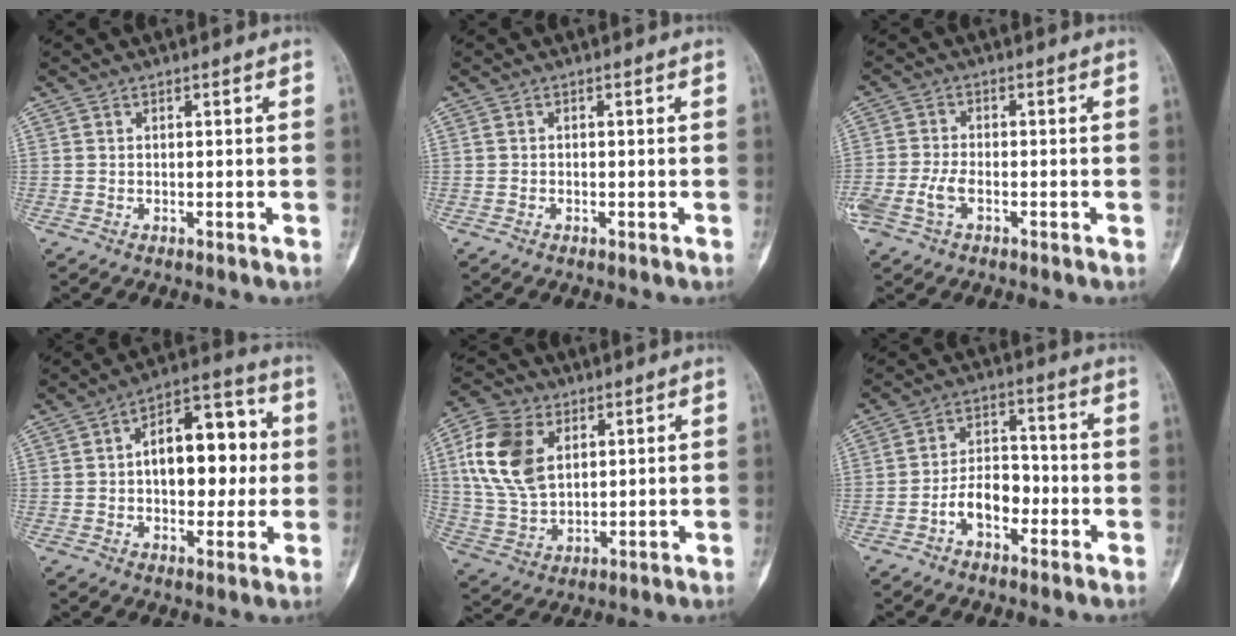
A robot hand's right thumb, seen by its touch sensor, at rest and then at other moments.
{"total": 0.0}
{"total": 4.7, "force": [-1.8, 2.7, 3.5], "torque": [-0.086, 0.014, -0.033]}
{"total": 15.5, "force": [1.1, 9.0, 12.5], "torque": [-0.142, 0.028, 0.011]}
{"total": 14.3, "force": [4.3, 9.3, 9.9], "torque": [-0.193, -0.007, 0.086]}
{"total": 7.7, "force": [-3.1, 4.8, 5.2], "torque": [-0.069, 0.038, -0.062]}